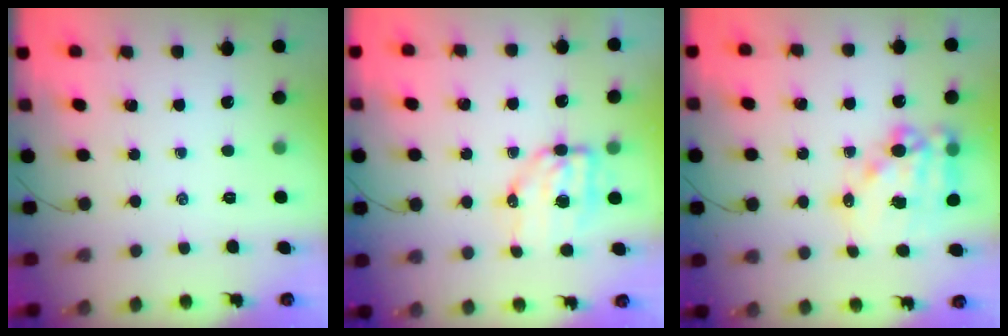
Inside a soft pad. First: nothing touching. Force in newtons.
{"total": 6.8, "press": 6.6, "slide": 1.4}
{"total": 15.8, "press": 15.4, "slide": 3.4}